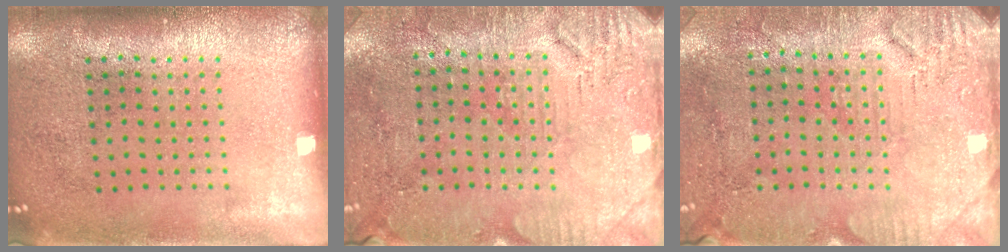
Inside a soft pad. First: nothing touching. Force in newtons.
{"total": 3.0, "press": 2.9, "slide": 0.8}
{"total": 2.9, "press": 2.7, "slide": 1.1}